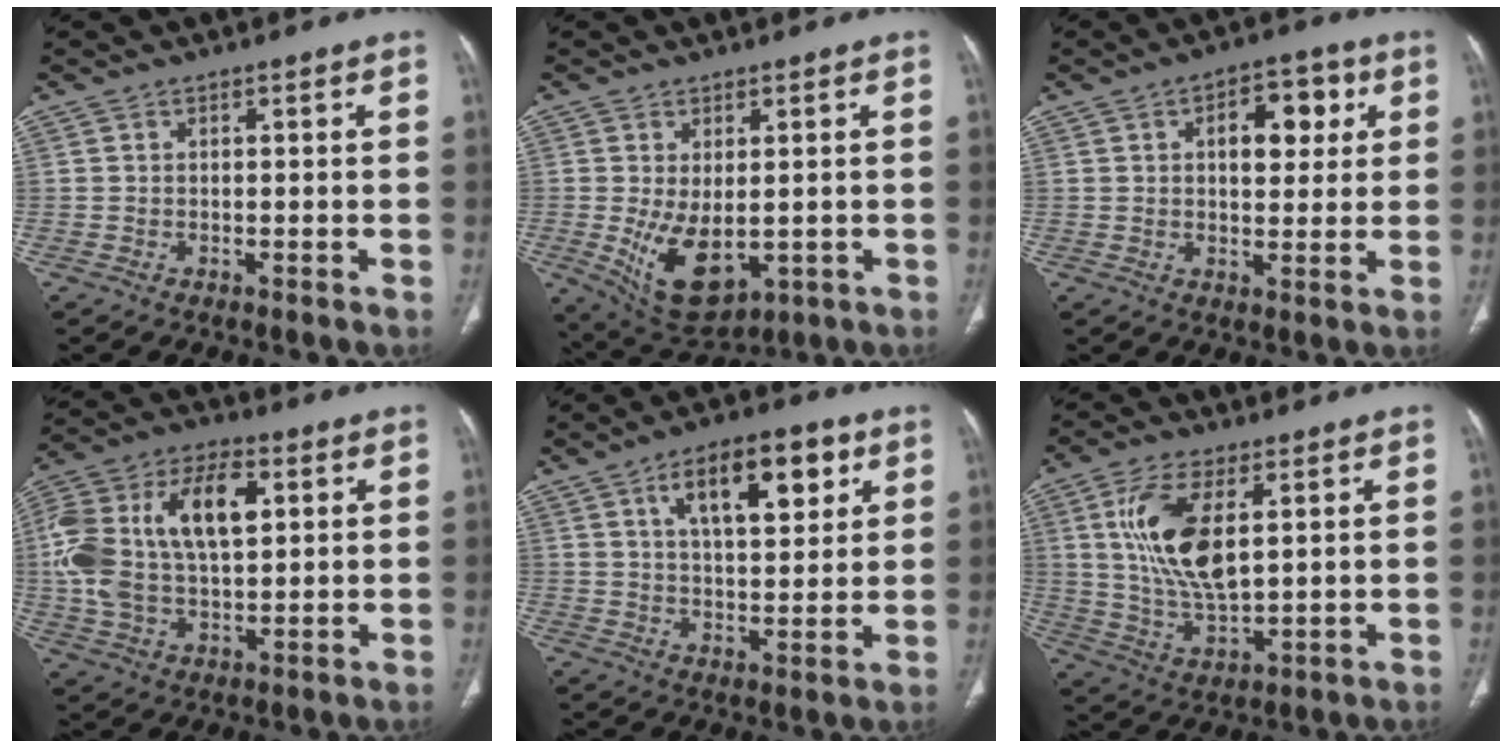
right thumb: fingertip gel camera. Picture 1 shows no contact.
{"total": 10.3, "force": [-1.5, 5.7, 8.4], "torque": [-0.136, -0.015, 0.002]}
{"total": 9.1, "force": [2.7, 5.1, 7.0], "torque": [-0.062, 0.004, 0.036]}
{"total": 19.9, "force": [3.9, 11.0, 16.1], "torque": [-0.316, 0.015, 0.065]}
{"total": 13.5, "force": [5.9, 6.0, 10.6], "torque": [-0.132, -0.015, 0.092]}
{"total": 14.1, "force": [3.8, 6.5, 12.0], "torque": [-0.238, -0.019, 0.080]}